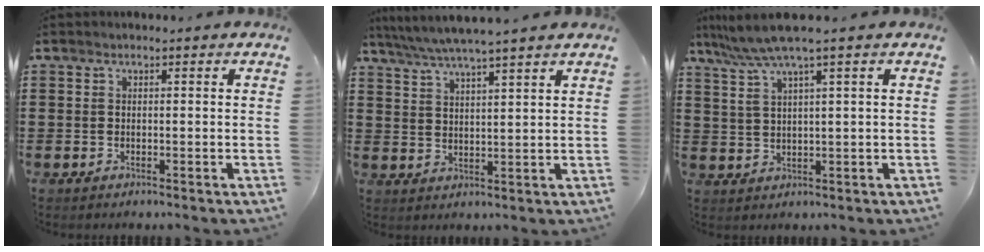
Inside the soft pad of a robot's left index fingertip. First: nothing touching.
{"total": 4.7, "force": [4.2, -0.5, 2.0], "torque": [-0.052, -0.019, 0.073]}
{"total": 5.0, "force": [3.2, -0.3, 3.9], "torque": [-0.093, -0.012, 0.050]}